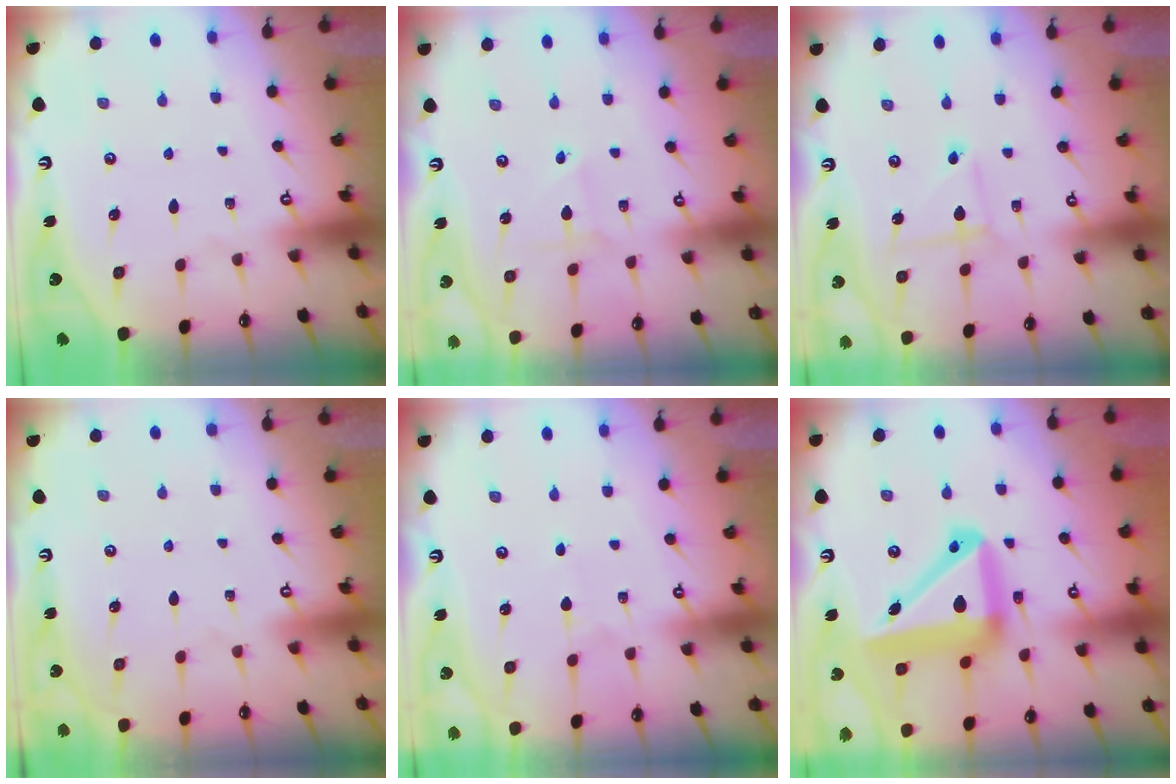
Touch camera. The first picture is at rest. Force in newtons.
{"total": 1.8, "press": 1.8, "slide": 0.1}
{"total": 2.4, "press": 2.4, "slide": 0.2}
{"total": 0.0}
{"total": 0.5, "press": 0.5, "slide": 0.1}
{"total": 19.5, "press": 19.3, "slide": 3.0}